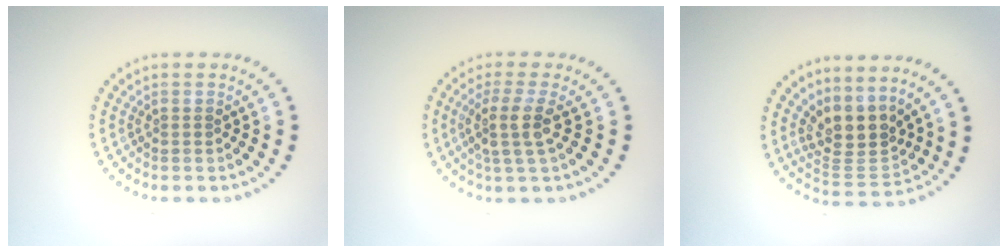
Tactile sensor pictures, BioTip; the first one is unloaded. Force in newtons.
{"total": 3.1, "press": 2.4, "slide": 2.0}
{"total": 3.8, "press": 2.9, "slide": 2.4}